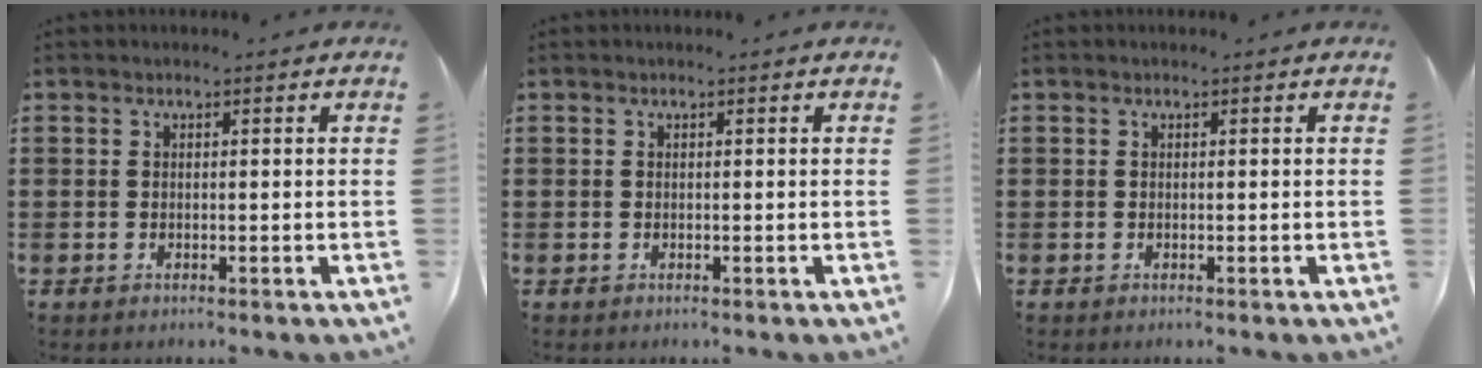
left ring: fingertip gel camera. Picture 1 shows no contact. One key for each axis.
{"total": 0.0}
{"total": 0.0}